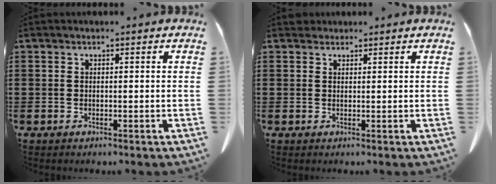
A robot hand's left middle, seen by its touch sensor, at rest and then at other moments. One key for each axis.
{"total": 1.2, "fx": 1.1, "fy": 0.6, "fz": 0.1, "tx": 0.003, "ty": -0.003, "tz": 0.021}